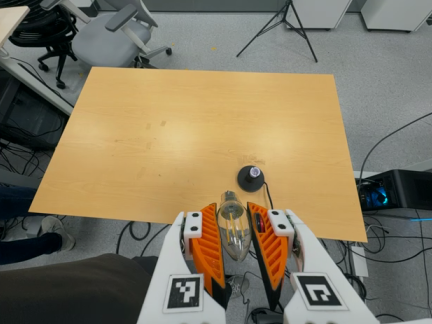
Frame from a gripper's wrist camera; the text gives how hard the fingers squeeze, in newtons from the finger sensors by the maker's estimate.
{"total": 10.6, "left": 9.7, "right": 11.5}